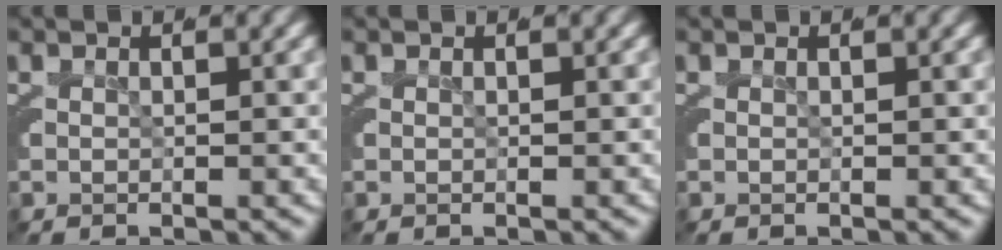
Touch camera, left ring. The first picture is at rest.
{"total": 0.0}
{"total": 0.0}